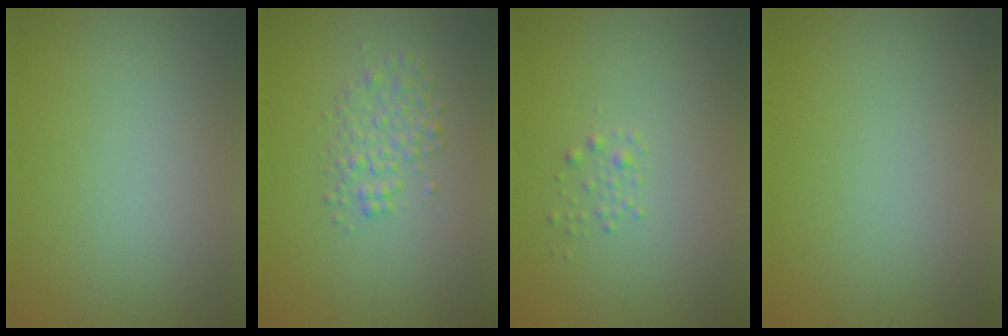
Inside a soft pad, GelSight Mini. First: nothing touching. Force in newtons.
{"total": 2.5, "press": 2.5, "slide": 0.0}
{"total": 0.9, "press": 0.9, "slide": 0.0}
{"total": 0.0}